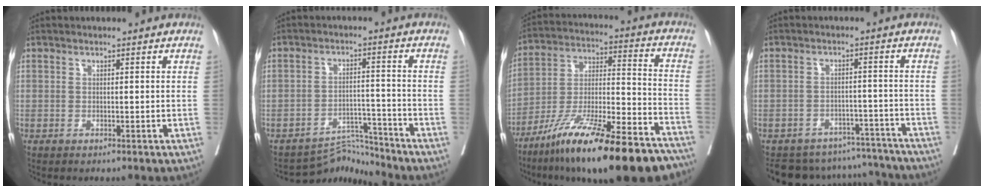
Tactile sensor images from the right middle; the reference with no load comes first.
{"total": 5.1, "force": [-4.8, 0.1, -1.7], "torque": [0.030, 0.018, -0.075]}
{"total": 26.3, "force": [-19.8, 3.5, 17.0], "torque": [-0.233, -0.010, -0.327]}
{"total": 13.2, "force": [-12.3, 4.5, 1.1], "torque": [-0.015, 0.031, -0.151]}